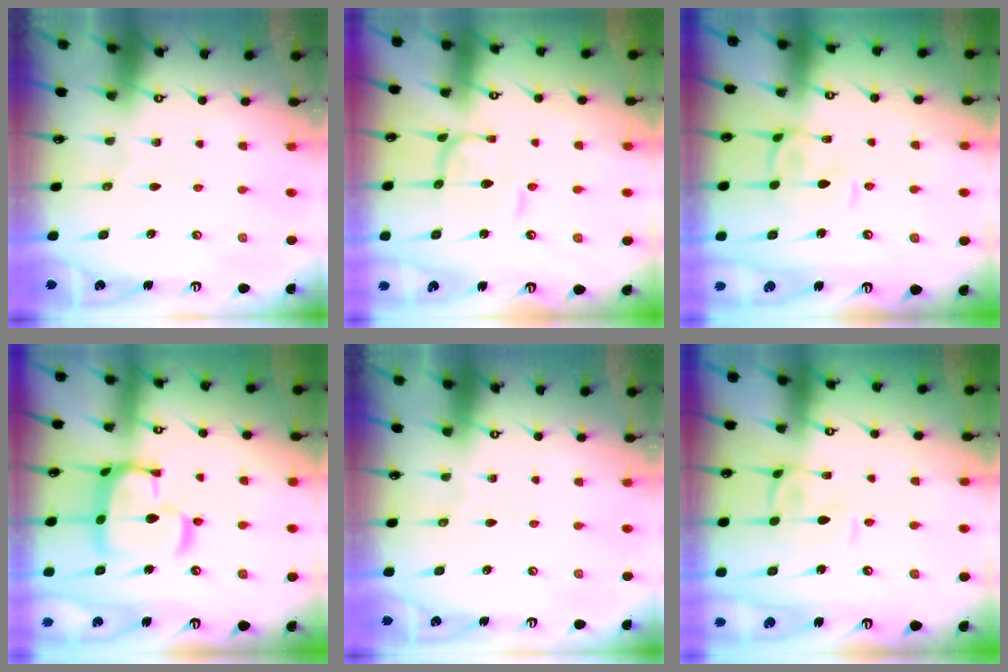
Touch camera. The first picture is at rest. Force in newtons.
{"total": 1.0, "press": 0.9, "slide": 0.2}
{"total": 0.7, "press": 0.2, "slide": 0.7}
{"total": 11.7, "press": 11.6, "slide": 1.3}
{"total": 0.0}
{"total": 1.6, "press": 1.5, "slide": 0.6}